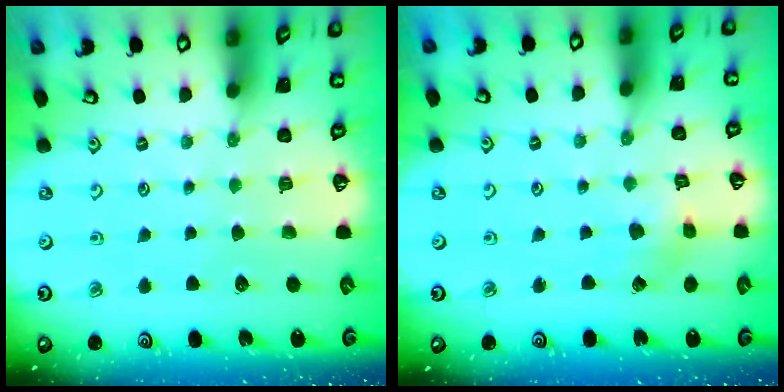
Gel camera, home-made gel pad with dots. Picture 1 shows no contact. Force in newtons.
{"total": 2.3, "press": 2.3, "slide": 0.2}